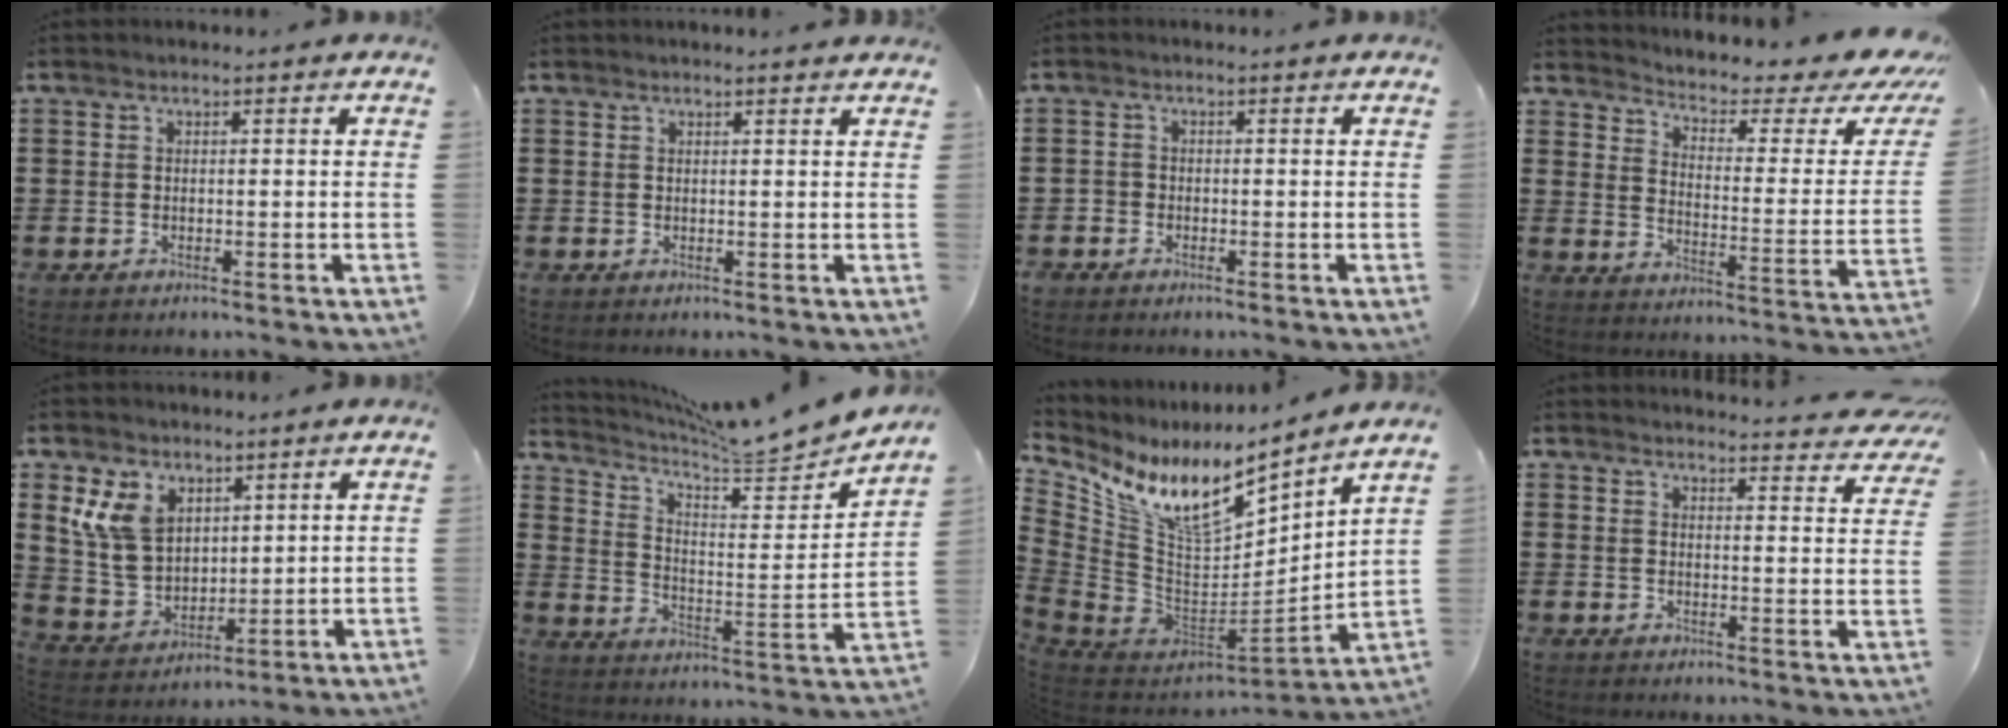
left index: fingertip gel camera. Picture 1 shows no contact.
{"total": 0.8, "force": [0.7, 0.0, 0.3], "torque": [-0.008, -0.002, 0.014]}
{"total": 1.2, "force": [-0.9, 0.8, 0.0], "torque": [-0.006, 0.003, -0.020]}
{"total": 3.6, "force": [2.4, 0.7, 2.5], "torque": [-0.056, -0.033, 0.031]}
{"total": 9.0, "force": [4.6, 6.7, 4.0], "torque": [-0.120, 0.004, 0.091]}
{"total": 7.3, "force": [6.9, 0.3, 2.3], "torque": [-0.061, -0.062, 0.113]}
{"total": 11.8, "force": [7.9, 4.5, 7.5], "torque": [-0.161, -0.057, 0.136]}
{"total": 3.5, "force": [3.4, -0.1, 0.7], "torque": [-0.019, -0.021, 0.059]}